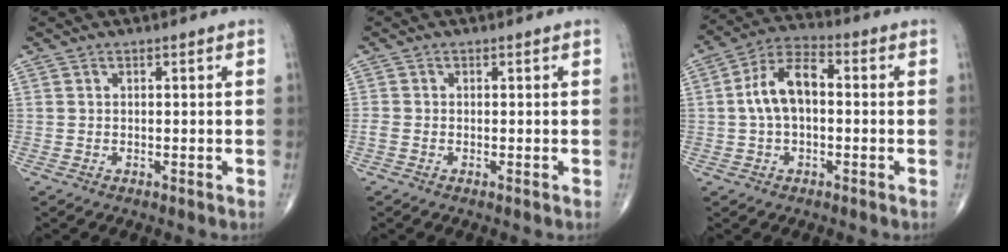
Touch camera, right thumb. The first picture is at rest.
{"total": 1.2, "force": [-0.4, 0.6, 0.9], "torque": [-0.028, -0.002, -0.012]}
{"total": 9.5, "force": [0.2, 5.4, 7.9], "torque": [-0.150, 0.031, -0.005]}